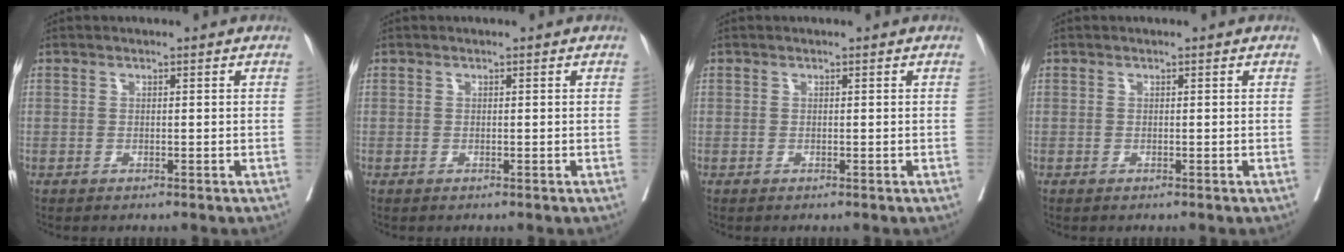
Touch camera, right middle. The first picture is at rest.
{"total": 0.0}
{"total": 0.0}
{"total": 0.0}